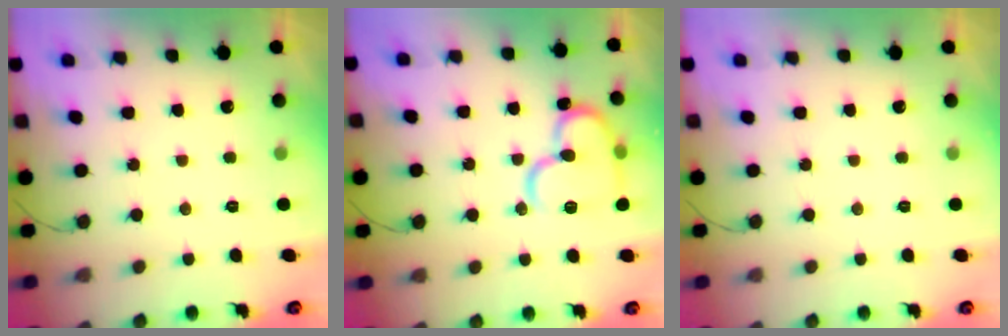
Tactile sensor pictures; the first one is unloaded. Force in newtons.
{"total": 16.0, "press": 15.9, "slide": 2.2}
{"total": 0.0}